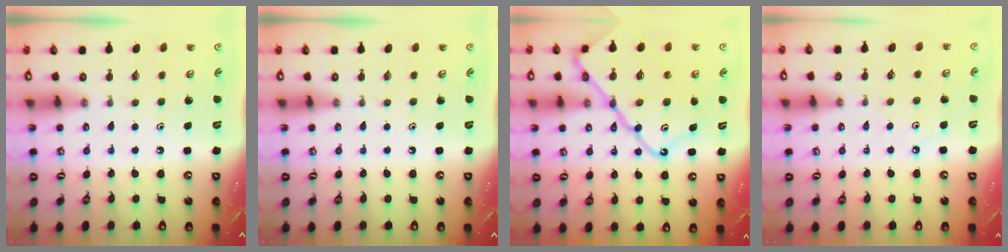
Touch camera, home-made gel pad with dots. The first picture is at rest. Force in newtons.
{"total": 0.0}
{"total": 19.3, "press": 19.2, "slide": 2.0}
{"total": 4.1, "press": 4.1, "slide": 0.5}